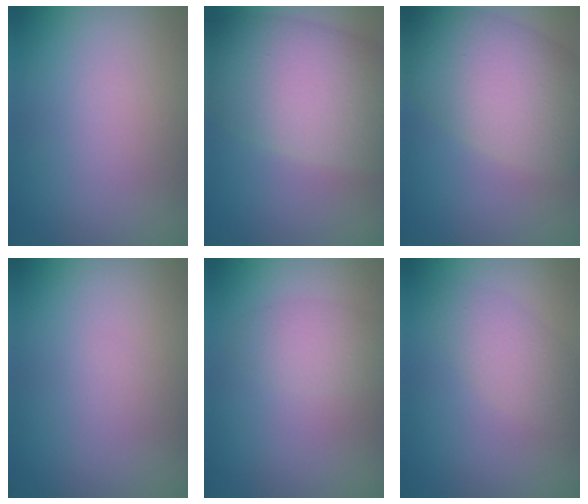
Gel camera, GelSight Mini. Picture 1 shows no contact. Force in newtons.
{"total": 10.7, "press": 10.6, "slide": 0.5}
{"total": 8.9, "press": 8.9, "slide": 0.5}
{"total": 0.0}
{"total": 2.1, "press": 2.1, "slide": 0.1}
{"total": 2.7, "press": 2.6, "slide": 0.1}